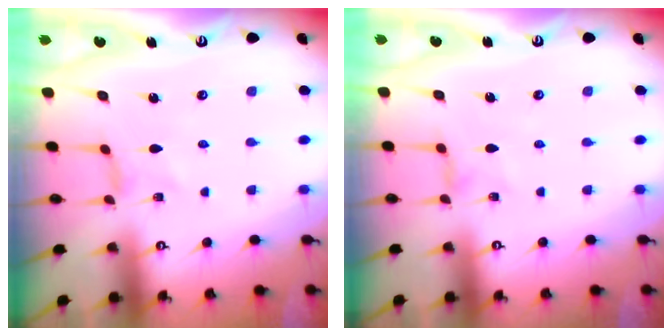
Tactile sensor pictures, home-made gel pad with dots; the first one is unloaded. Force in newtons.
{"total": 1.7, "press": 1.6, "slide": 0.4}